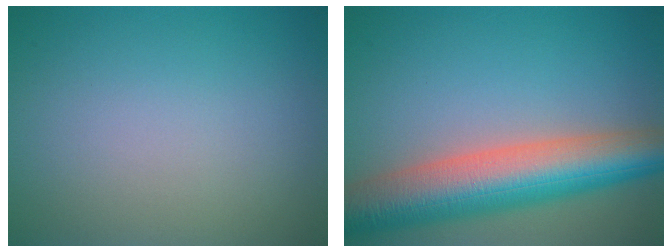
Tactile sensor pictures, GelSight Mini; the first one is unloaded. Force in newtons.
{"total": 10.0, "press": 10.0, "slide": 0.3}